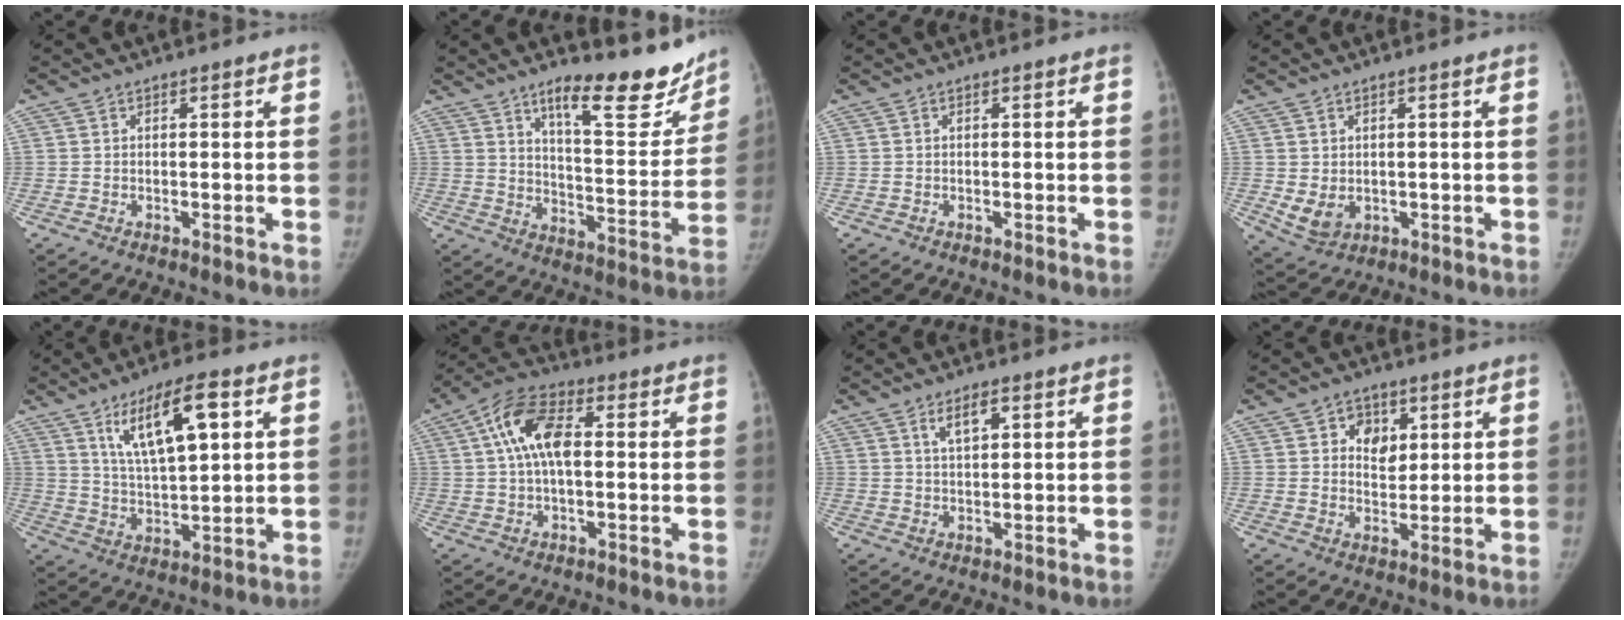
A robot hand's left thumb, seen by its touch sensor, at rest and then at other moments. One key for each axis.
{"total": 18.3, "fx": 13.4, "fy": 5.7, "fz": 11.0, "tx": -0.097, "ty": -0.101, "tz": 0.198}
{"total": 0.0}
{"total": 4.7, "fx": -0.2, "fy": 3.4, "fz": 3.3, "tx": -0.054, "ty": -0.012, "tz": 0.012}
{"total": 12.6, "fx": 5.6, "fy": 3.9, "fz": 10.6, "tx": -0.170, "ty": -0.019, "tz": 0.104}
{"total": 10.9, "fx": 2.0, "fy": 5.5, "fz": 9.2, "tx": -0.174, "ty": 0.024, "tz": 0.029}
{"total": 3.9, "fx": 2.0, "fy": 1.6, "fz": 3.0, "tx": -0.048, "ty": -0.006, "tz": 0.038}
{"total": 5.8, "fx": 2.4, "fy": 4.4, "fz": 3.0, "tx": -0.017, "ty": -0.011, "tz": 0.037}